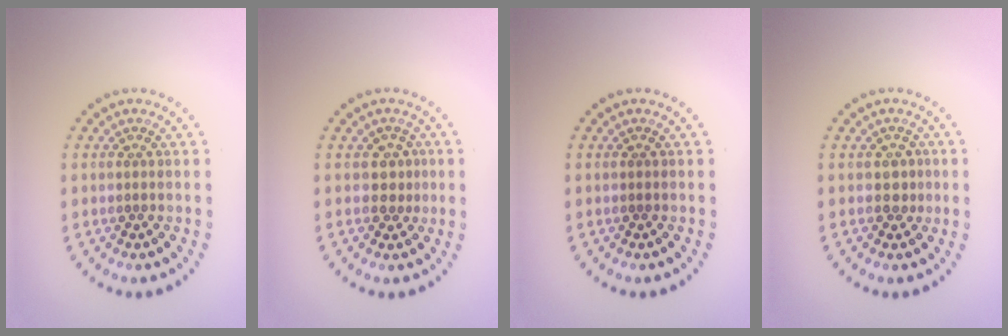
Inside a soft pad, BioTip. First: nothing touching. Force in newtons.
{"total": 1.8, "press": 1.4, "slide": 1.1}
{"total": 0.0}
{"total": 1.4, "press": 1.1, "slide": 0.9}